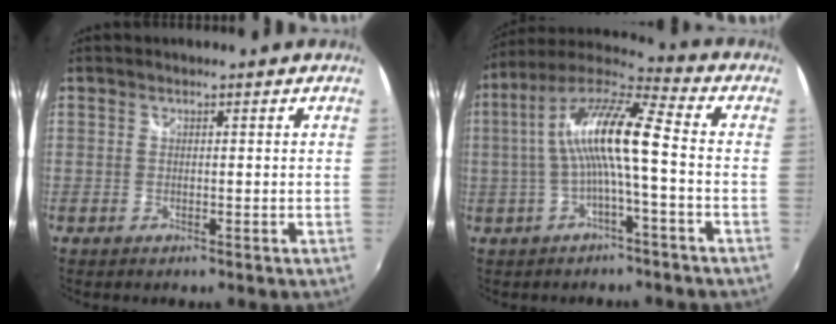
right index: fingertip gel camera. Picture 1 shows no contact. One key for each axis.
{"total": 12.9, "fx": -0.8, "fy": 1.6, "fz": 12.7, "tx": -0.245, "ty": 0.019, "tz": -0.016}